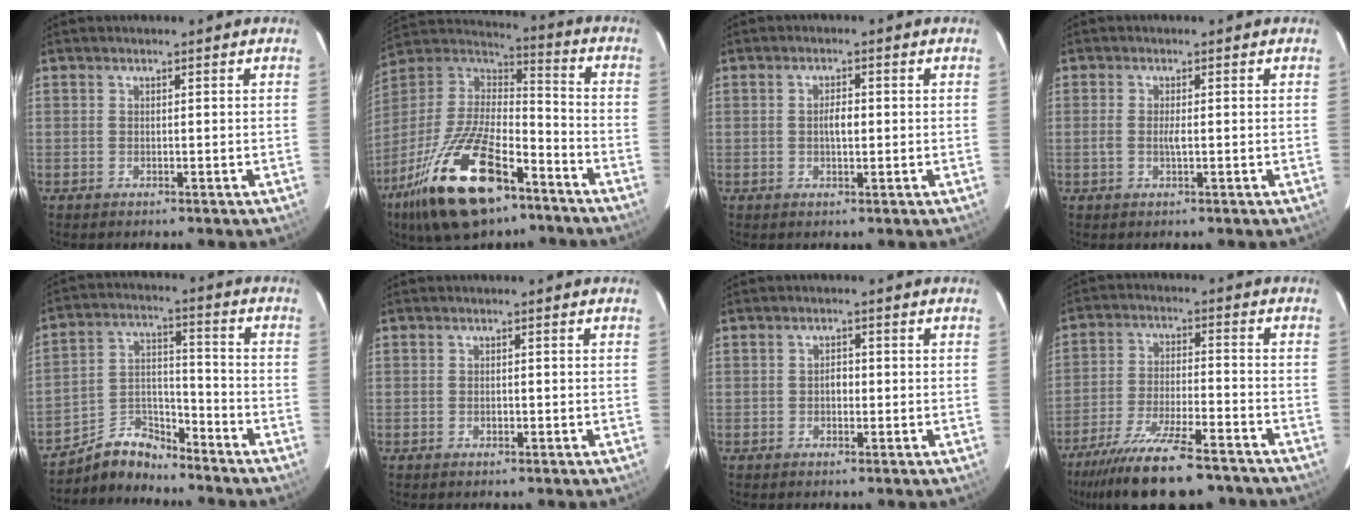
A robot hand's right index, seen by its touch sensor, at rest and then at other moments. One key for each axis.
{"total": 25.4, "fx": -14.8, "fy": 10.6, "fz": 17.8, "tx": -0.360, "ty": -0.024, "tz": -0.256}
{"total": 2.6, "fx": 0.0, "fy": 1.1, "fz": 2.3, "tx": -0.042, "ty": 0.004, "tz": -0.001}
{"total": 1.9, "fx": -0.3, "fy": 0.3, "fz": 1.8, "tx": -0.037, "ty": -0.002, "tz": -0.006}
{"total": 8.3, "fx": -7.6, "fy": 2.9, "fz": 1.7, "tx": -0.040, "ty": 0.036, "tz": -0.146}
{"total": 0.9, "fx": -0.3, "fy": 0.7, "fz": 0.4, "tx": -0.006, "ty": 0.000, "tz": -0.004}
{"total": 1.7, "fx": -0.3, "fy": 1.3, "fz": 1.0, "tx": -0.017, "ty": 0.007, "tz": -0.006}
{"total": 19.7, "fx": -16.1, "fy": 4.4, "fz": 10.6, "tx": -0.212, "ty": -0.038, "tz": -0.255}